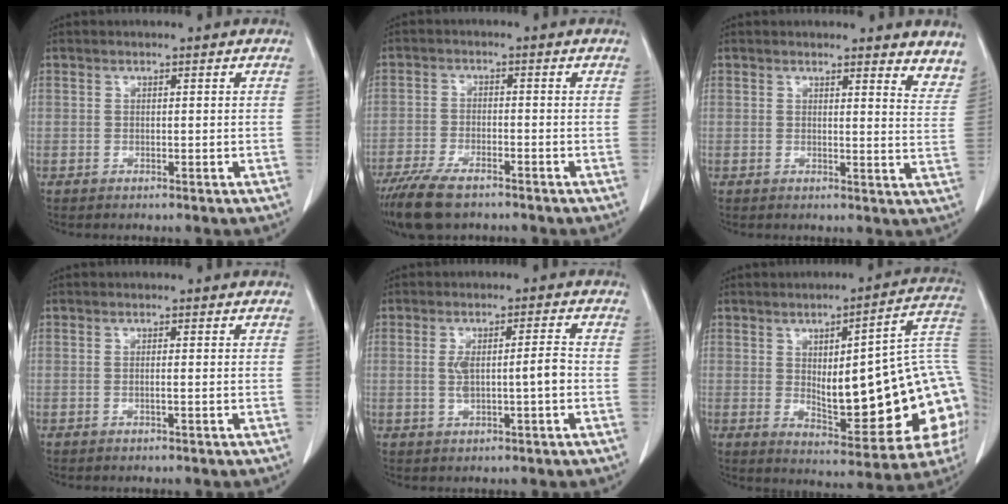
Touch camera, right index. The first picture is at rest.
{"total": 9.0, "force": [-6.9, 2.7, 5.1], "torque": [-0.094, -0.020, -0.120]}
{"total": 7.7, "force": [7.2, 1.7, 2.1], "torque": [0.005, -0.035, 0.052]}
{"total": 0.5, "force": [-0.1, -0.1, 0.5], "torque": [-0.009, 0.001, 0.000]}
{"total": 5.2, "force": [-0.4, 0.9, 5.1], "torque": [-0.102, 0.011, 0.001]}
{"total": 23.6, "force": [-1.3, 5.7, 22.9], "torque": [-0.230, 0.021, -0.002]}